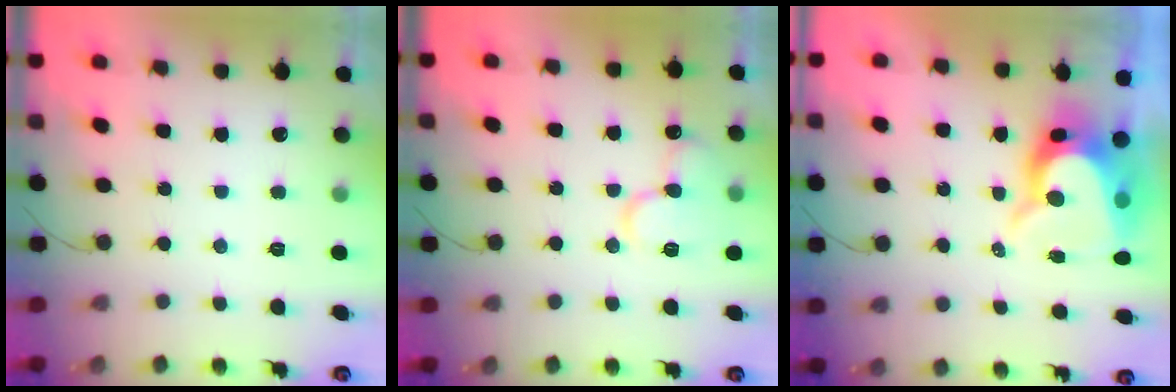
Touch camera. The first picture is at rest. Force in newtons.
{"total": 12.1, "press": 11.9, "slide": 1.6}
{"total": 10.8, "press": 10.8, "slide": 0.6}